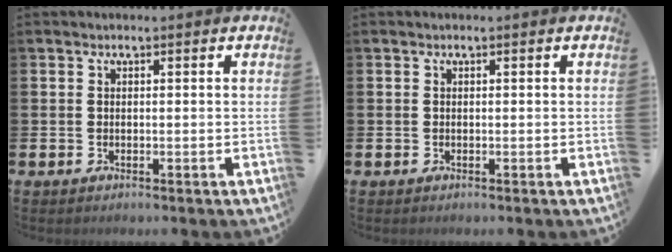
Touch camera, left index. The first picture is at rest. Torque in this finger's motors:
{"motor_torque": [0.00, 0.00, 0.00, -0.01]}